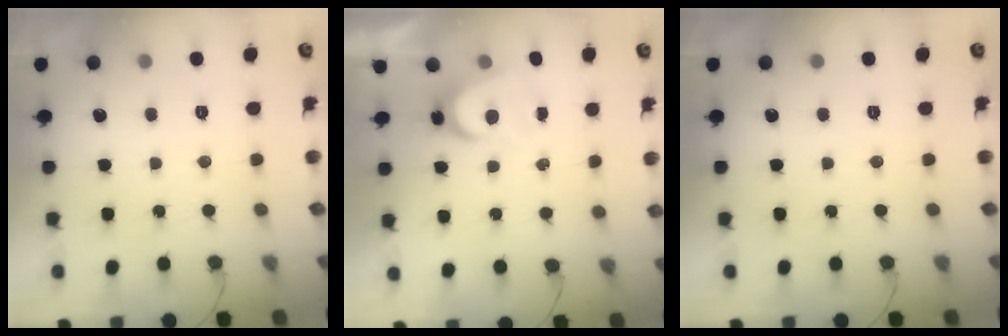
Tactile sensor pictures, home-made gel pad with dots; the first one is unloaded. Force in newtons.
{"total": 4.4, "press": 4.4, "slide": 0.6}
{"total": 0.0}